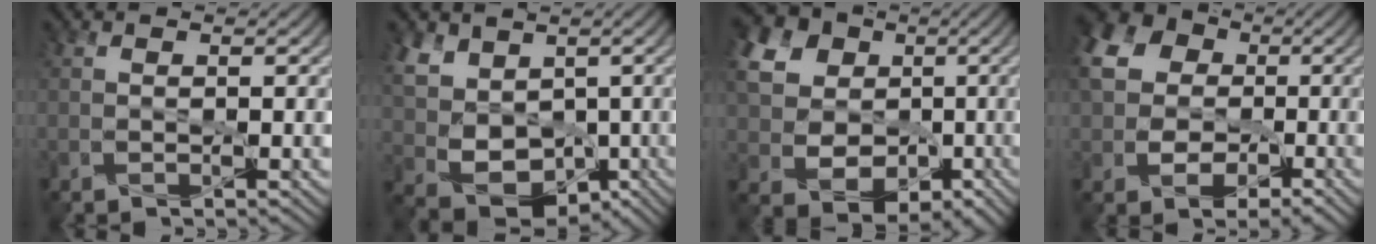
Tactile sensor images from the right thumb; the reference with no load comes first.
{"total": 9.7, "force": [1.8, 7.6, 5.8], "torque": [-0.156, -0.009, 0.040]}
{"total": 17.0, "force": [2.3, 14.7, 8.2], "torque": [-0.251, 0.010, 0.040]}
{"total": 14.6, "force": [1.5, 12.4, 7.7], "torque": [-0.214, -0.002, 0.018]}